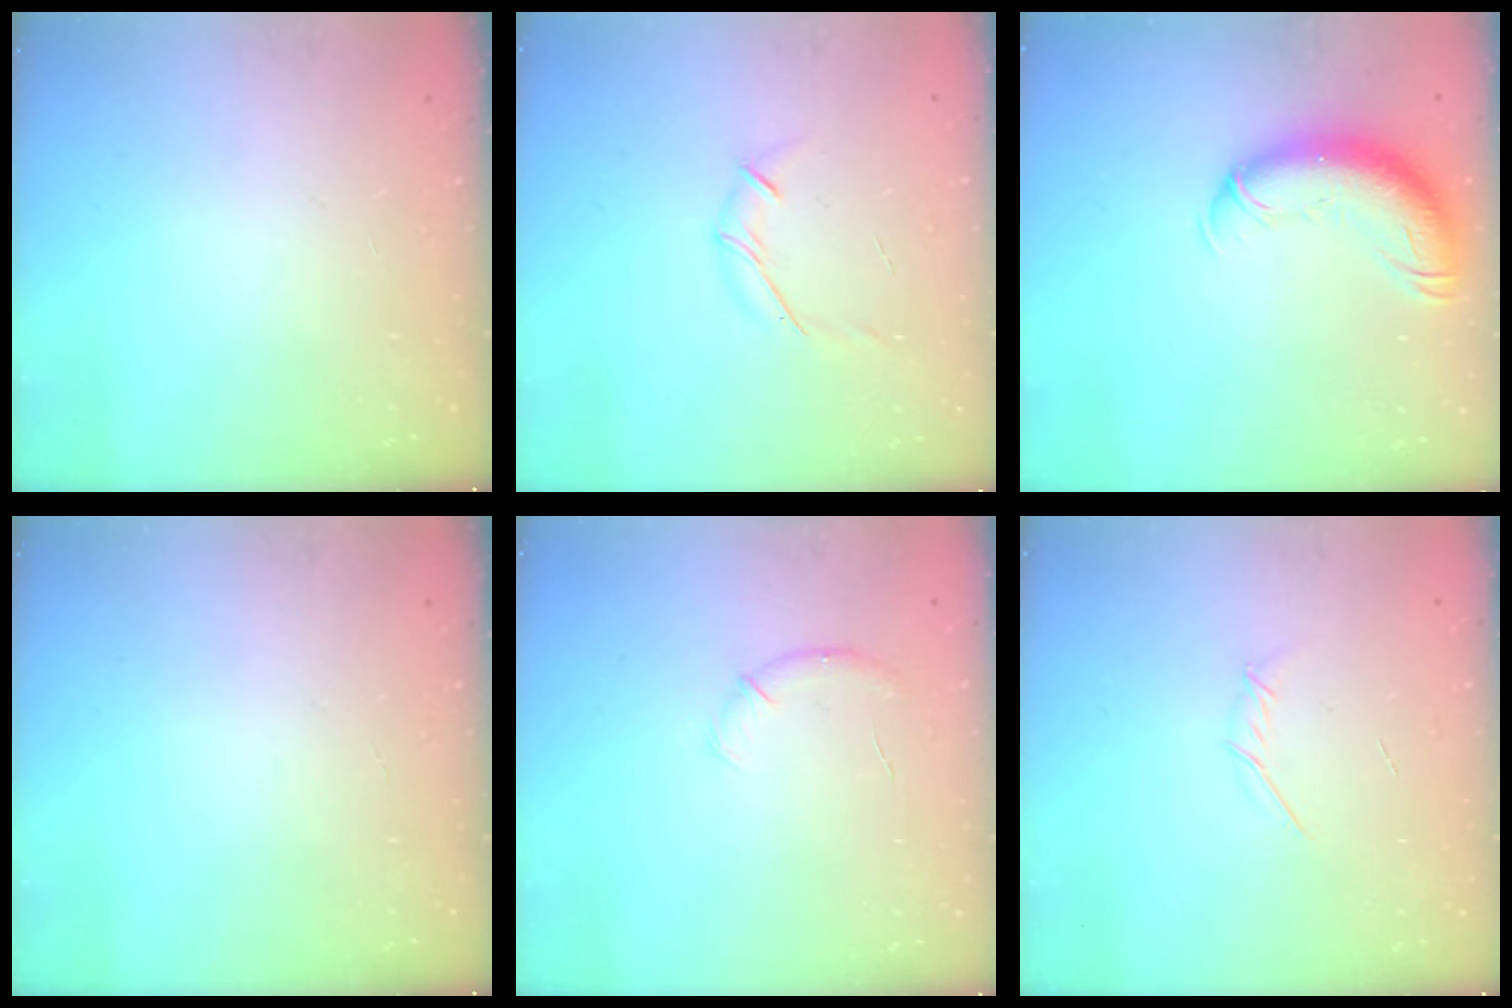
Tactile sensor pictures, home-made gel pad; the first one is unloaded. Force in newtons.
{"total": 6.7, "press": 6.5, "slide": 1.6}
{"total": 14.0, "press": 13.6, "slide": 3.4}
{"total": 0.0}
{"total": 7.3, "press": 7.0, "slide": 2.1}
{"total": 3.8, "press": 3.7, "slide": 0.8}